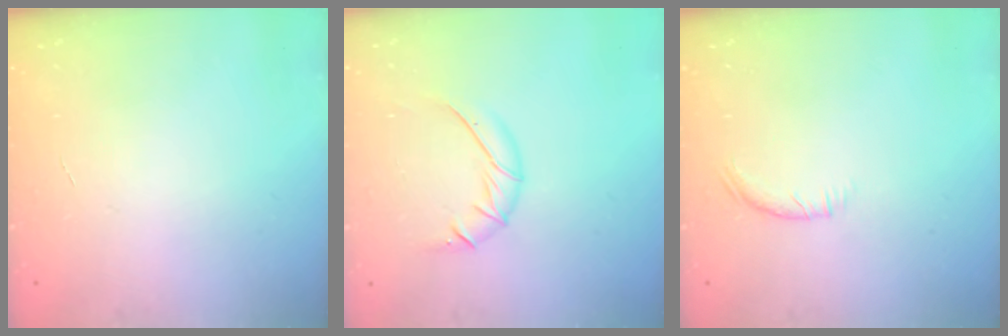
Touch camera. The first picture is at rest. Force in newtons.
{"total": 8.6, "press": 8.6, "slide": 0.7}
{"total": 8.0, "press": 7.7, "slide": 2.1}